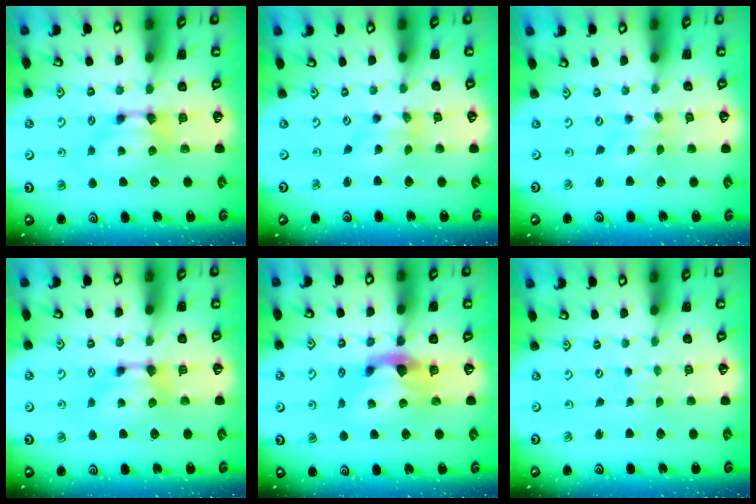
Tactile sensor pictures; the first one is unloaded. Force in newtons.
{"total": 1.3, "press": 0.0, "slide": 1.3}
{"total": 3.8, "press": 3.7, "slide": 0.8}
{"total": 0.0}
{"total": 2.9, "press": 2.6, "slide": 1.3}
{"total": 5.5, "press": 5.5, "slide": 0.3}